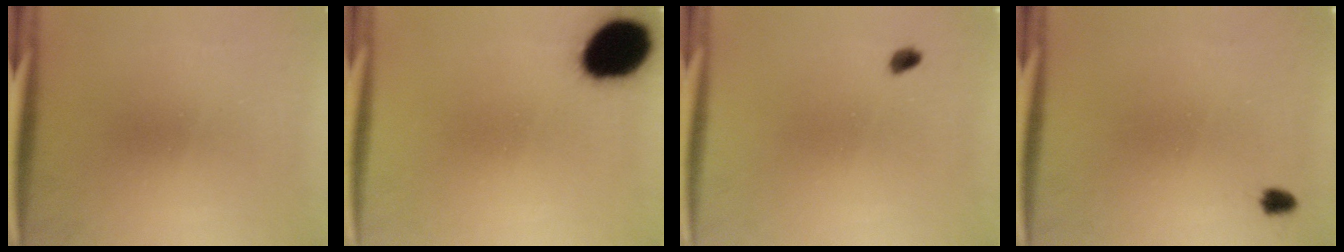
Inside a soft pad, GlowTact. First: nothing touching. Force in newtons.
{"total": 13.6}
{"total": 1.4}
{"total": 1.5}